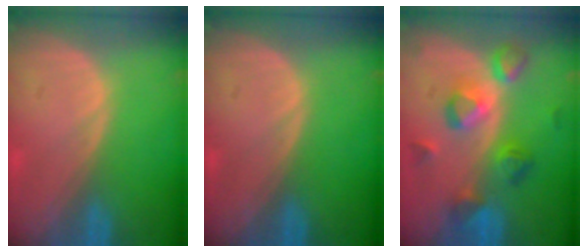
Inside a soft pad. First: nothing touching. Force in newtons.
{"total": 0.0}
{"total": 7.4, "press": 7.4, "slide": 0.8}